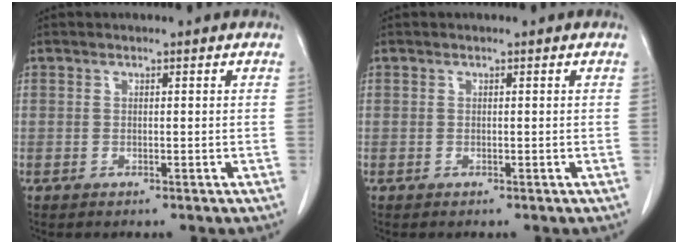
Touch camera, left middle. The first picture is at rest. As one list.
[{"total": 0.0}]